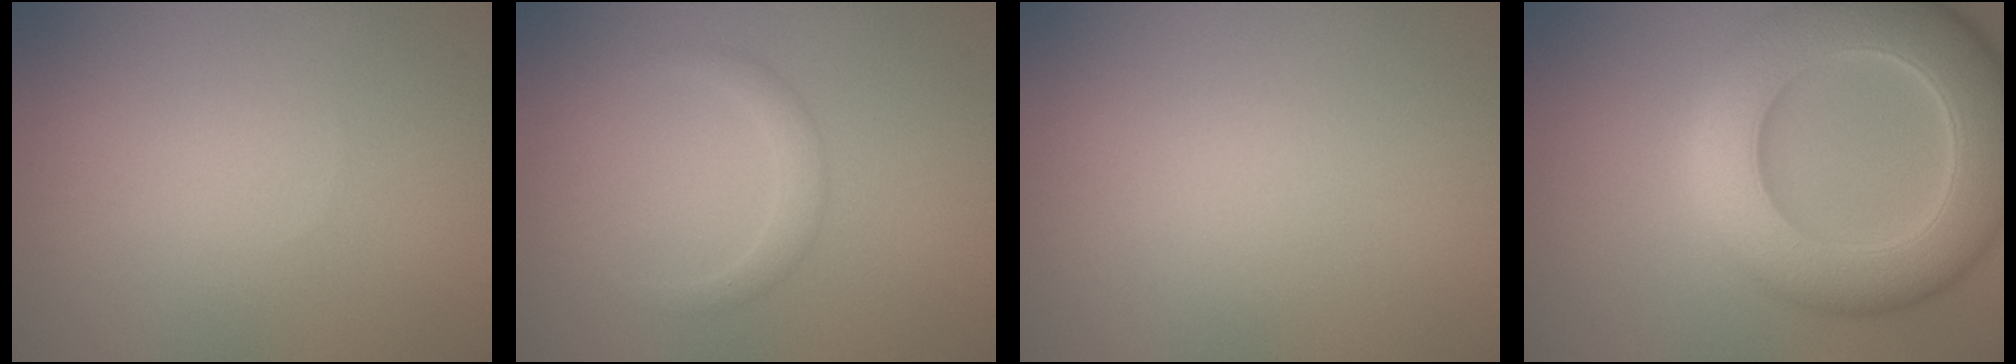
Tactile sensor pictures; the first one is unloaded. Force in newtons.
{"total": 1.5, "press": 1.5, "slide": 0.1}
{"total": 0.0}
{"total": 10.9, "press": 10.9, "slide": 0.4}